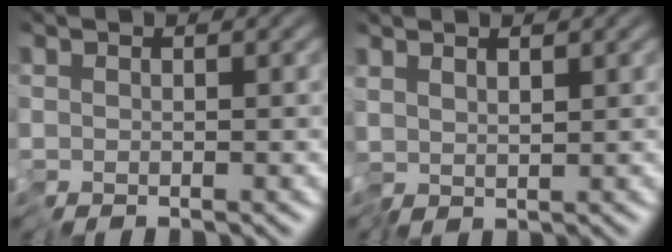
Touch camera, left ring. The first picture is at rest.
{"total": 1.3, "force": [0.9, 0.3, 0.9], "torque": [-0.023, 0.006, 0.018]}